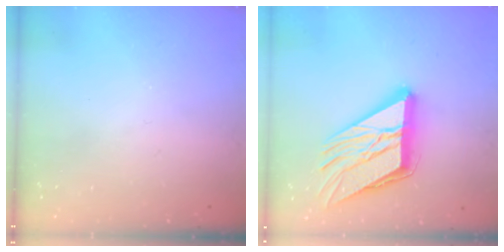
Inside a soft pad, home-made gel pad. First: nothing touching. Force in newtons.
{"total": 21.5, "press": 21.3, "slide": 2.9}